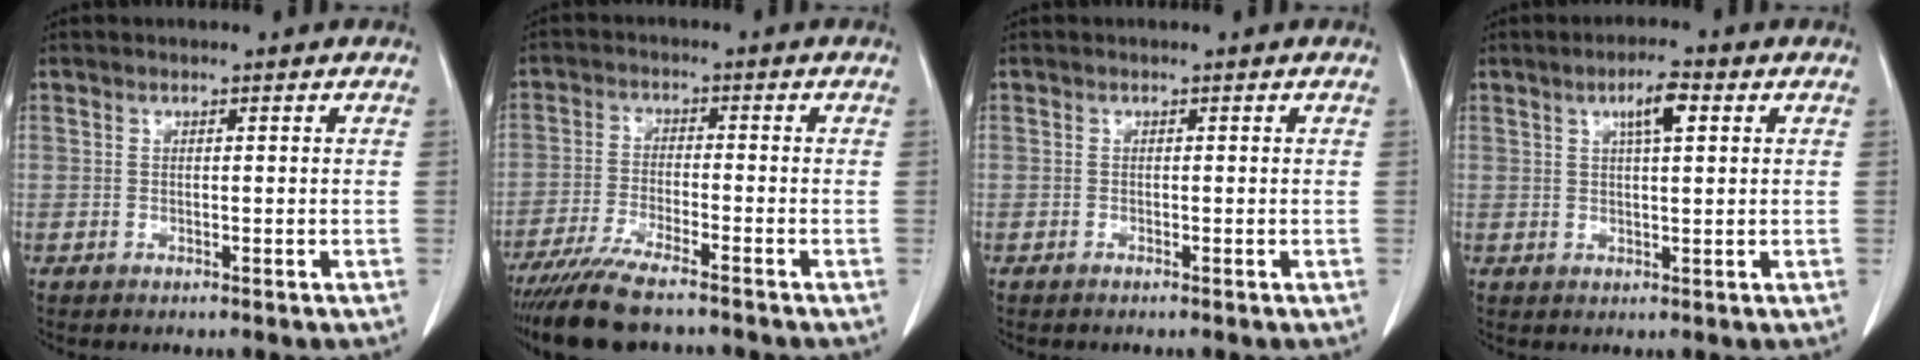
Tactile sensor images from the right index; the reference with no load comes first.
{"total": 9.6, "force": [-8.0, 1.1, 5.2], "torque": [-0.093, -0.027, -0.137]}
{"total": 0.0}
{"total": 4.4, "force": [1.8, 0.8, 4.0], "torque": [-0.072, 0.005, 0.032]}